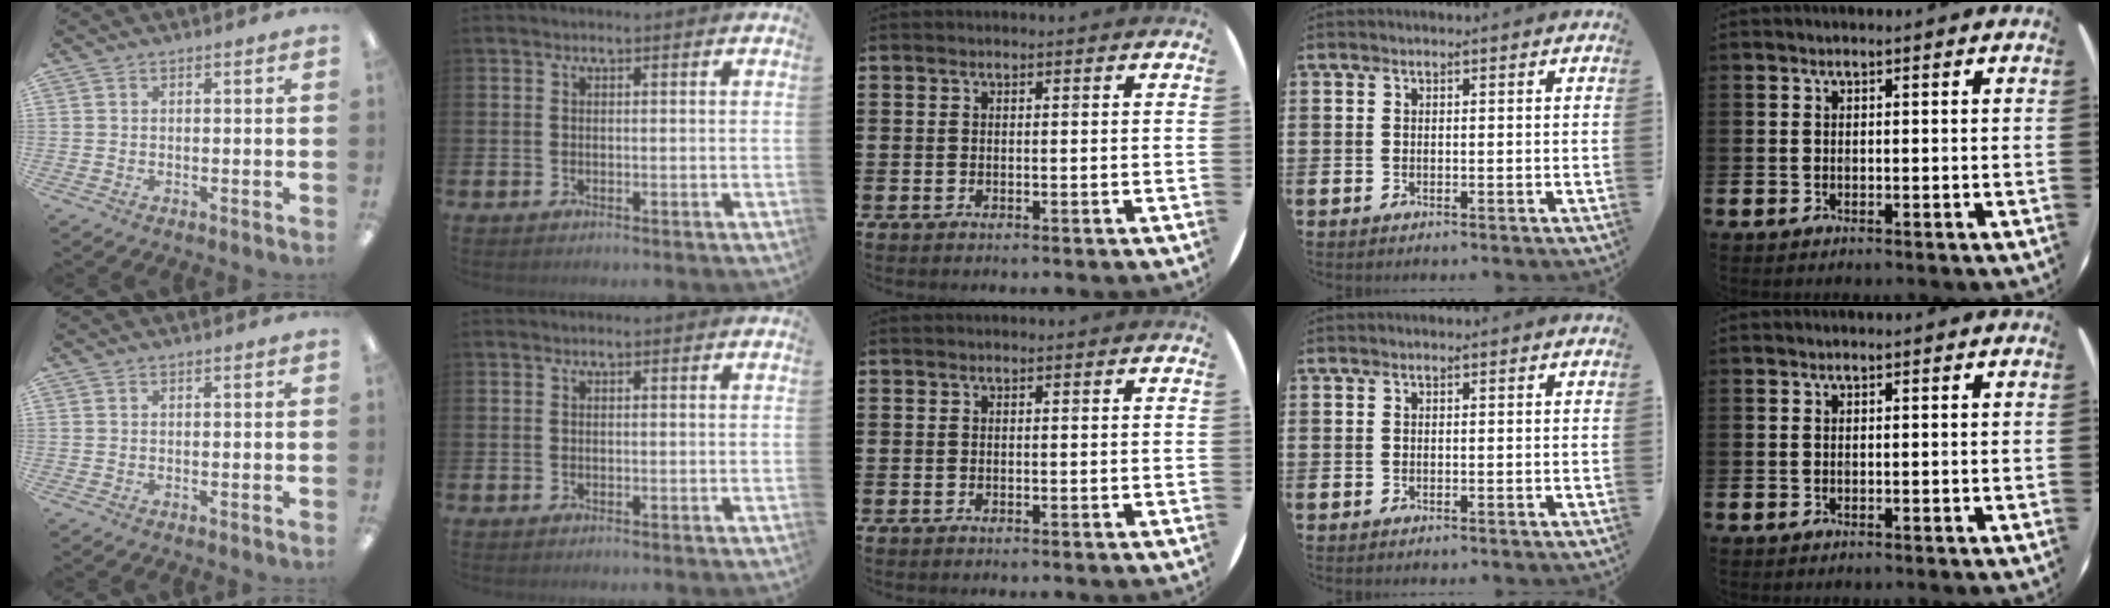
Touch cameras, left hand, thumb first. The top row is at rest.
{}